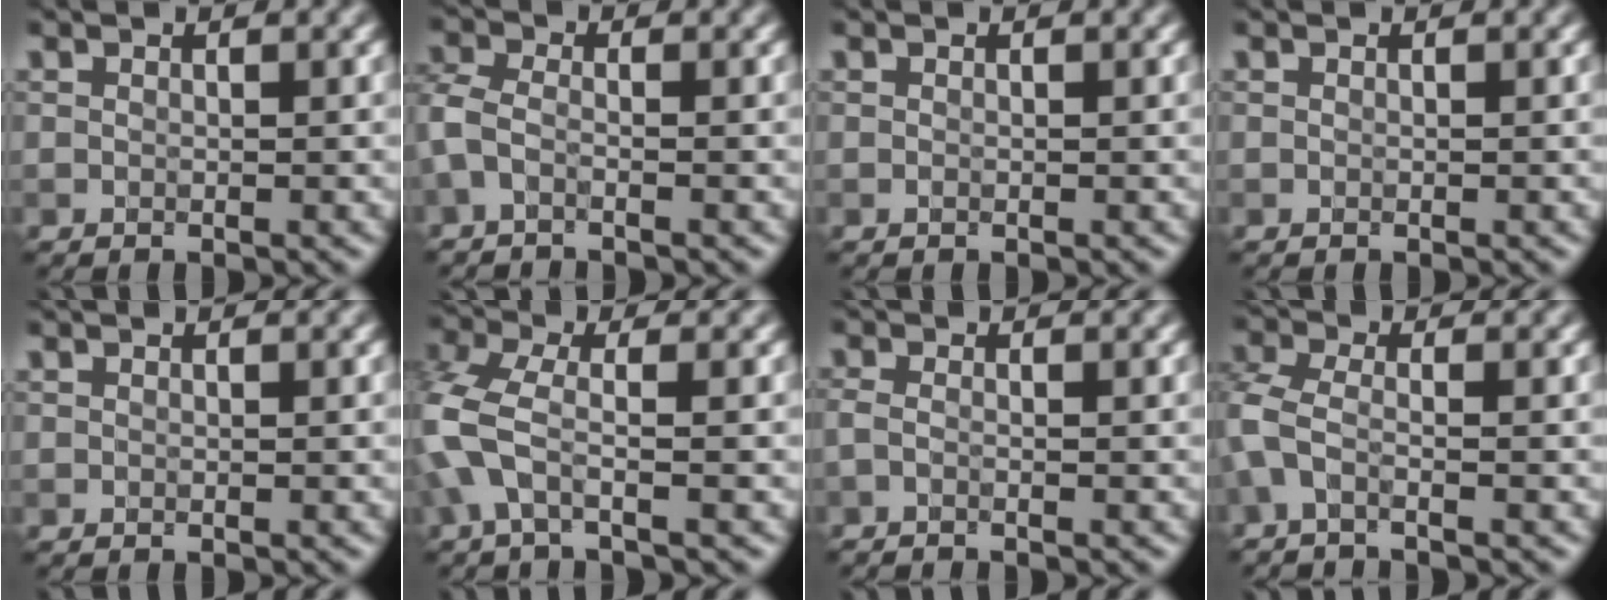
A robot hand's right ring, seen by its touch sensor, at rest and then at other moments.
{"total": 2.1, "force": [-1.4, 0.9, 1.3], "torque": [-0.037, -0.006, -0.042]}
{"total": 0.0}
{"total": 0.0}
{"total": 0.0}
{"total": 5.0, "force": [-1.9, 1.9, 4.3], "torque": [-0.113, 0.000, -0.052]}
{"total": 1.4, "force": [-0.8, 0.4, 1.0], "torque": [-0.016, -0.008, -0.021]}
{"total": 2.3, "force": [-1.2, 0.7, 1.8], "torque": [-0.049, -0.008, -0.039]}